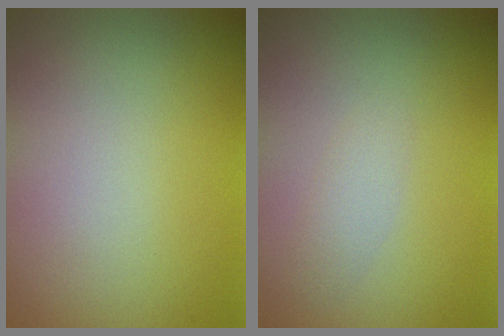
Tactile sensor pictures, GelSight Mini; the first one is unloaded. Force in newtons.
{"total": 1.2, "press": 1.2, "slide": 0.1}